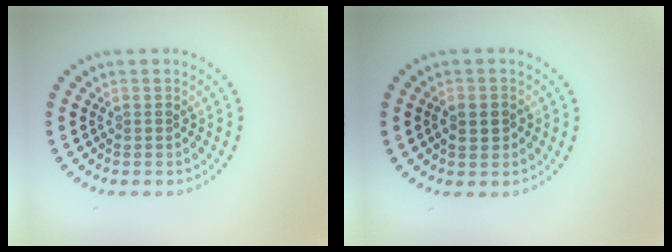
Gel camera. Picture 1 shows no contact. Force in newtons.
{"total": 1.6, "press": 1.6, "slide": 0.2}